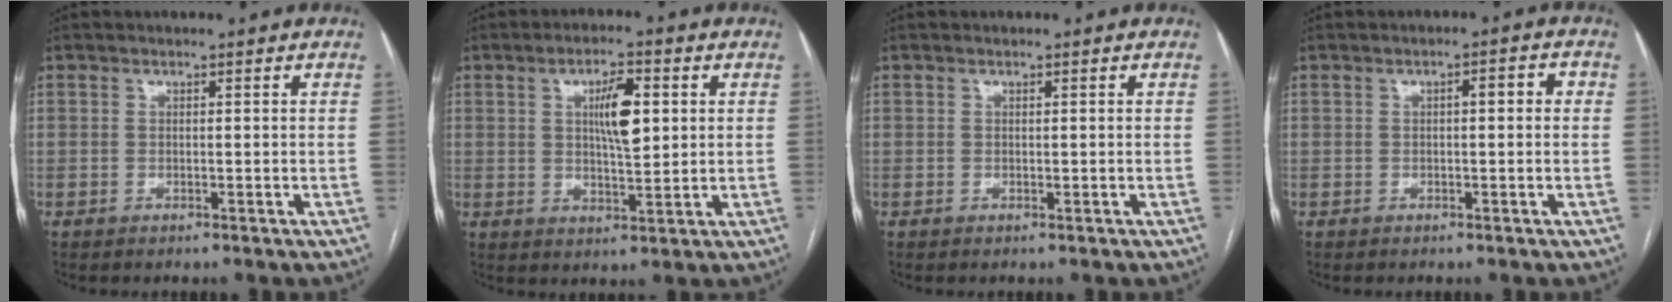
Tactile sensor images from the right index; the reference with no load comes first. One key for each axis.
{"total": 6.7, "fx": 1.8, "fy": 1.7, "fz": 6.2, "tx": -0.110, "ty": 0.006, "tz": 0.035}
{"total": 0.0}
{"total": 2.8, "fx": 0.4, "fy": 0.9, "fz": 2.7, "tx": -0.036, "ty": 0.014, "tz": 0.004}